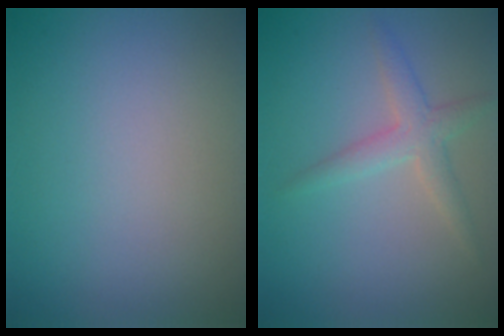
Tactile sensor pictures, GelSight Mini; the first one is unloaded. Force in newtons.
{"total": 2.5, "press": 2.5, "slide": 0.0}